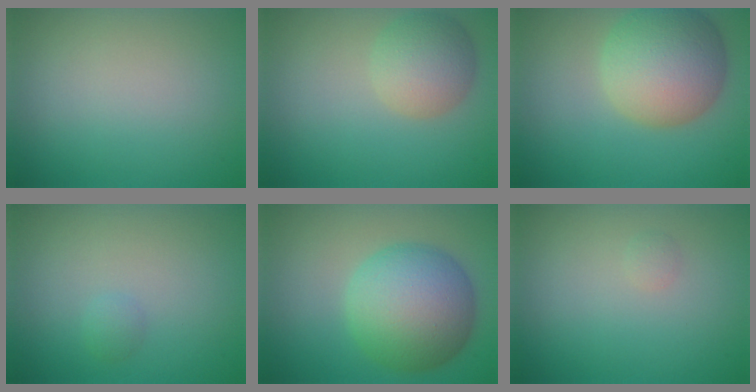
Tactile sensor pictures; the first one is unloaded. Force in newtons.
{"total": 4.2, "press": 4.2, "slide": 0.2}
{"total": 8.4, "press": 8.4, "slide": 0.4}
{"total": 0.8, "press": 0.8, "slide": 0.0}
{"total": 9.3, "press": 9.3, "slide": 0.2}
{"total": 0.6, "press": 0.6, "slide": 0.0}